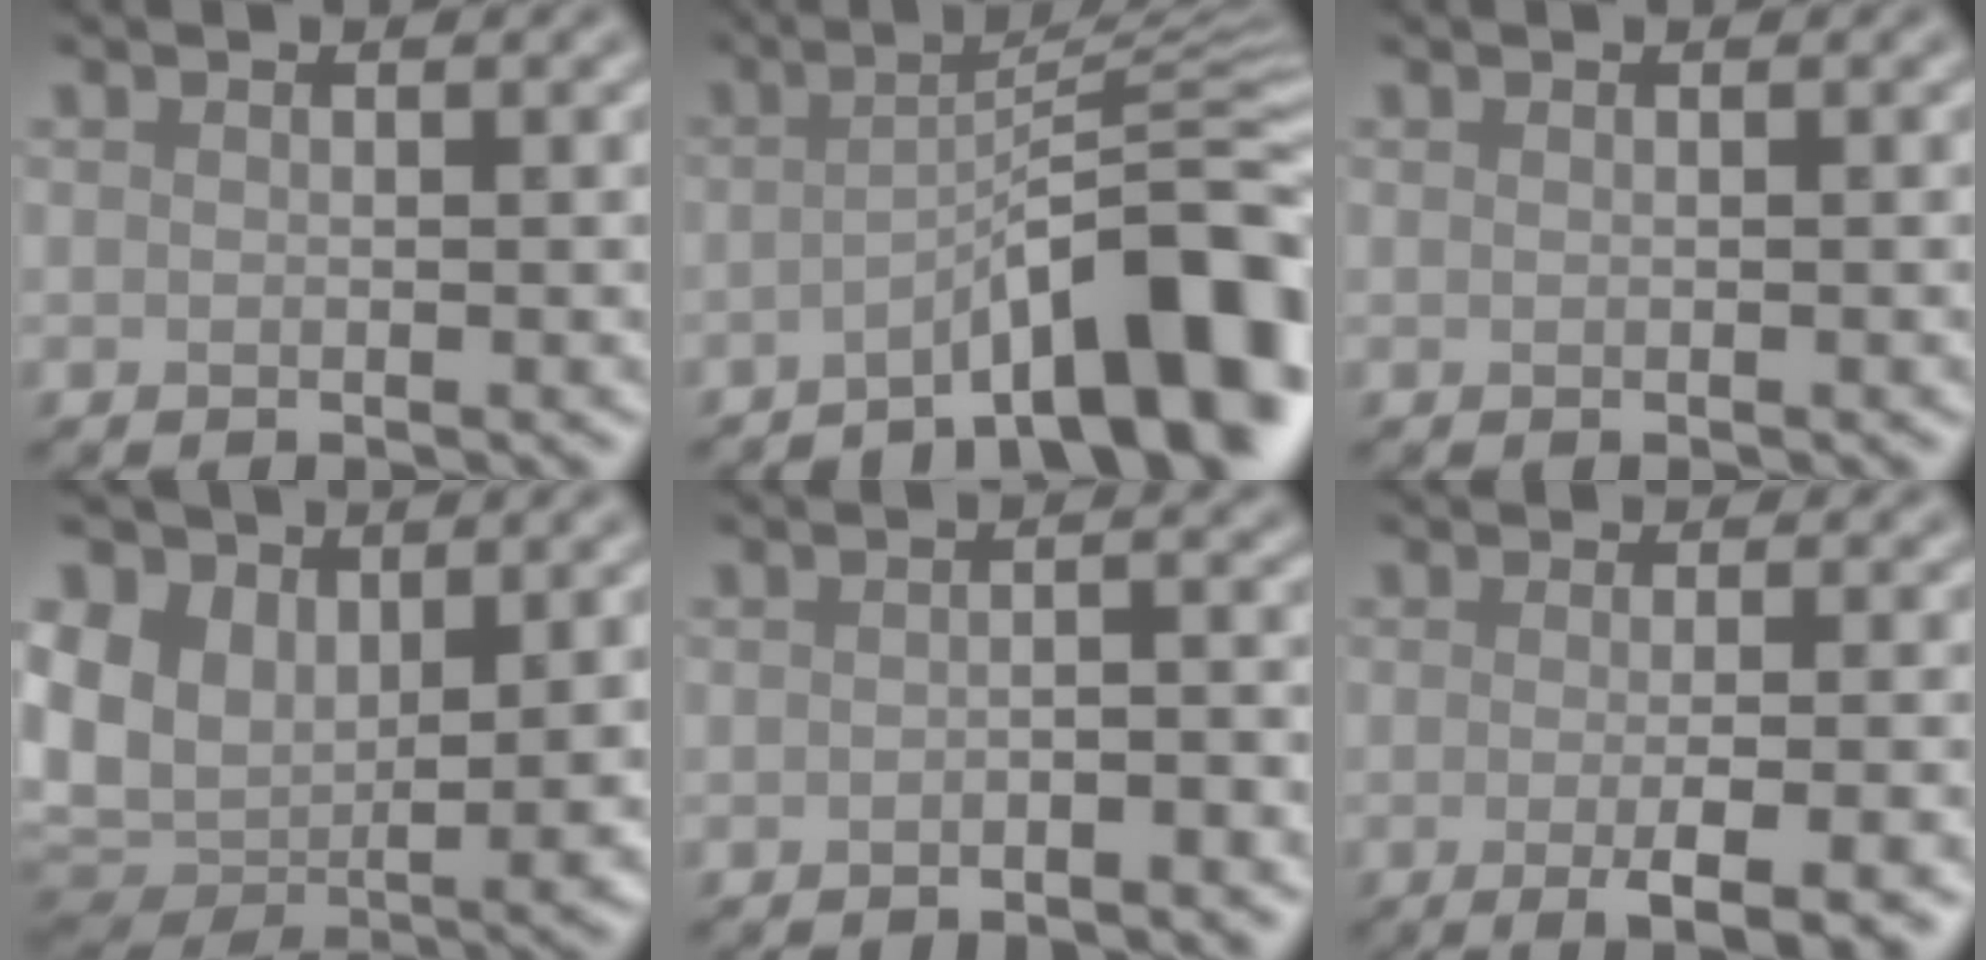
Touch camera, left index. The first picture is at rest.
{"total": 11.0, "force": [-5.3, 2.1, 9.4], "torque": [-0.108, 0.023, -0.090]}
{"total": 0.0}
{"total": 9.2, "force": [2.2, 6.2, 6.4], "torque": [-0.166, -0.013, 0.044]}
{"total": 2.0, "force": [-1.1, 0.5, 1.7], "torque": [-0.018, 0.006, -0.018]}
{"total": 5.2, "force": [-1.5, 1.4, 4.7], "torque": [-0.055, -0.008, -0.018]}